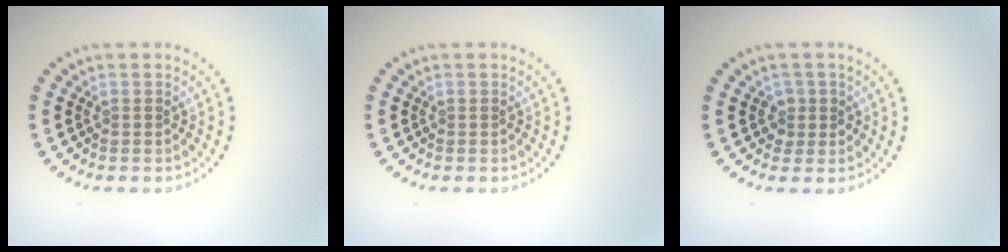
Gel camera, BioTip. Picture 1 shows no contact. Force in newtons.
{"total": 0.0}
{"total": 1.3, "press": 1.1, "slide": 0.6}